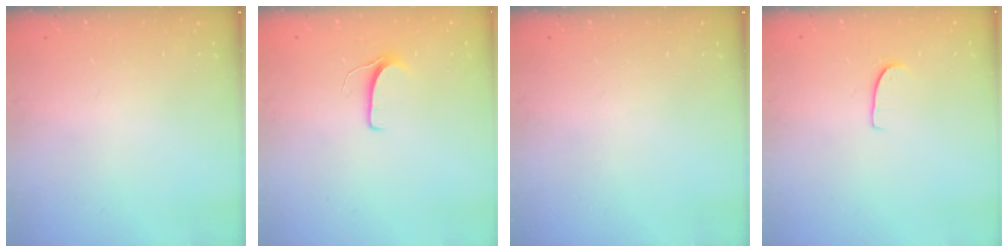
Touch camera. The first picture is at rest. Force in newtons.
{"total": 5.9, "press": 5.9, "slide": 0.4}
{"total": 0.0}
{"total": 5.1, "press": 5.1, "slide": 0.4}